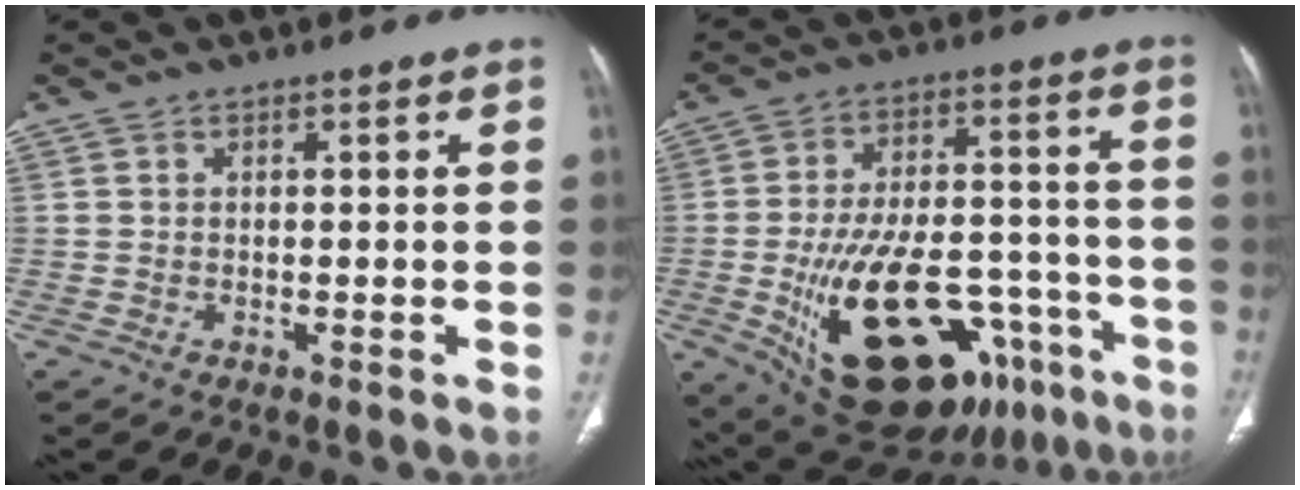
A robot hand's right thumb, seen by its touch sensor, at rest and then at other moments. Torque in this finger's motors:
{"motor_torque": [4.06, 0.95, 2.12, -0.65, 0.63]}